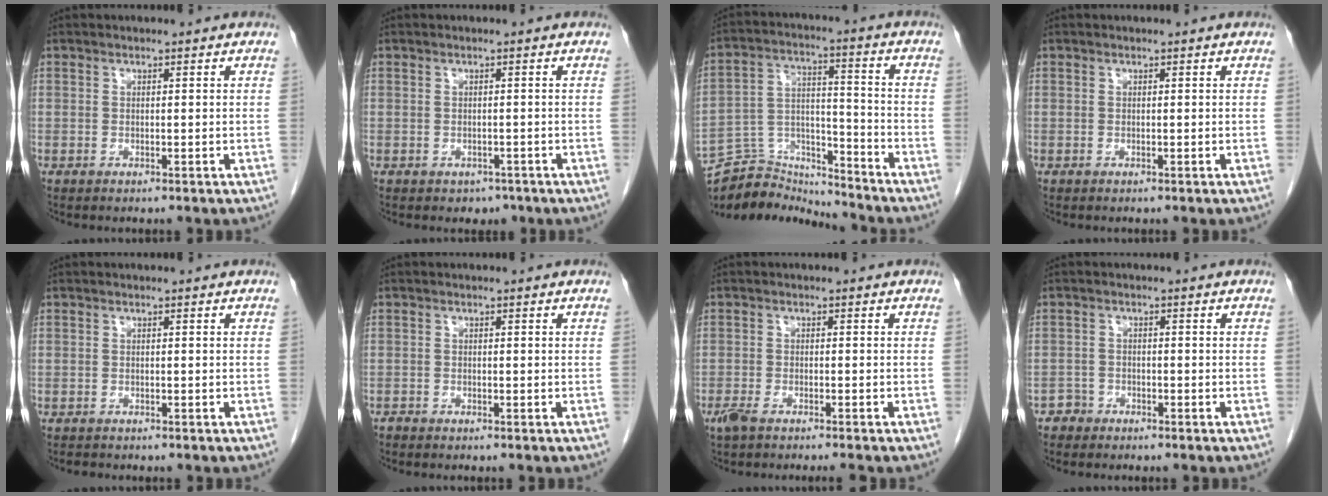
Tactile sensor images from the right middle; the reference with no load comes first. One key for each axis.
{"total": 1.7, "fx": -1.1, "fy": 1.2, "fz": 0.4, "tx": -0.004, "ty": 0.003, "tz": -0.009}
{"total": 12.2, "fx": -12.1, "fy": 1.6, "fz": 0.2, "tx": -0.004, "ty": 0.036, "tz": -0.216}
{"total": 0.0}
{"total": 0.8, "fx": -0.7, "fy": 0.3, "fz": 0.1, "tx": -0.009, "ty": -0.002, "tz": -0.012}
{"total": 0.6, "fx": -0.5, "fy": 0.1, "fz": 0.0, "tx": -0.007, "ty": -0.001, "tz": -0.013}
{"total": 4.3, "fx": -3.5, "fy": 0.4, "fz": 2.5, "tx": -0.037, "ty": -0.008, "tz": -0.057}
{"total": 1.7, "fx": -1.4, "fy": 1.0, "fz": -0.4, "tx": 0.004, "ty": 0.006, "tz": -0.028}